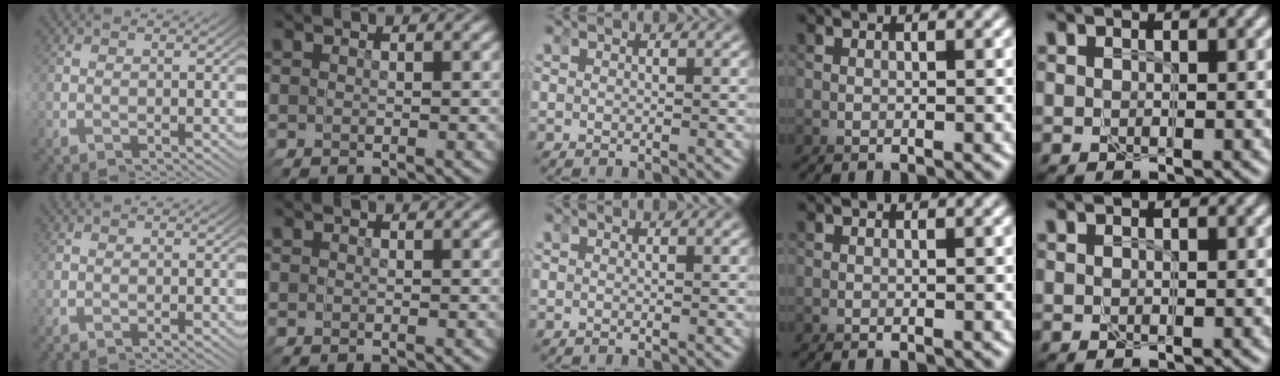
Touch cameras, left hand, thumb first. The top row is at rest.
{}